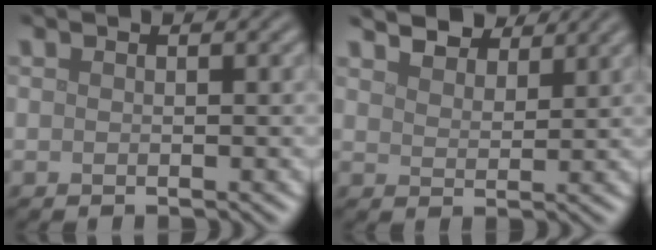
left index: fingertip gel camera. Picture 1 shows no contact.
{"total": 5.1, "force": [4.6, 1.6, 1.7], "torque": [-0.037, -0.002, 0.077]}